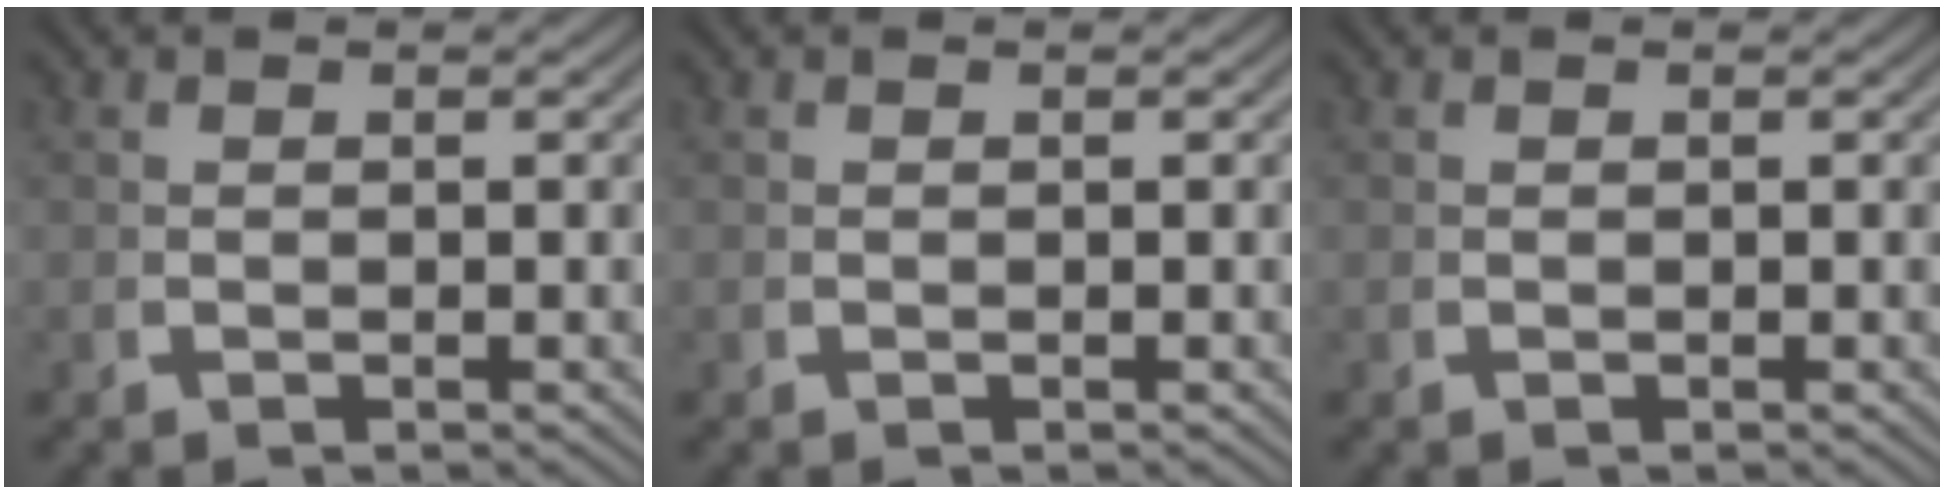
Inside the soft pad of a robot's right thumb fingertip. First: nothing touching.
{"total": 0.0}
{"total": 0.0}